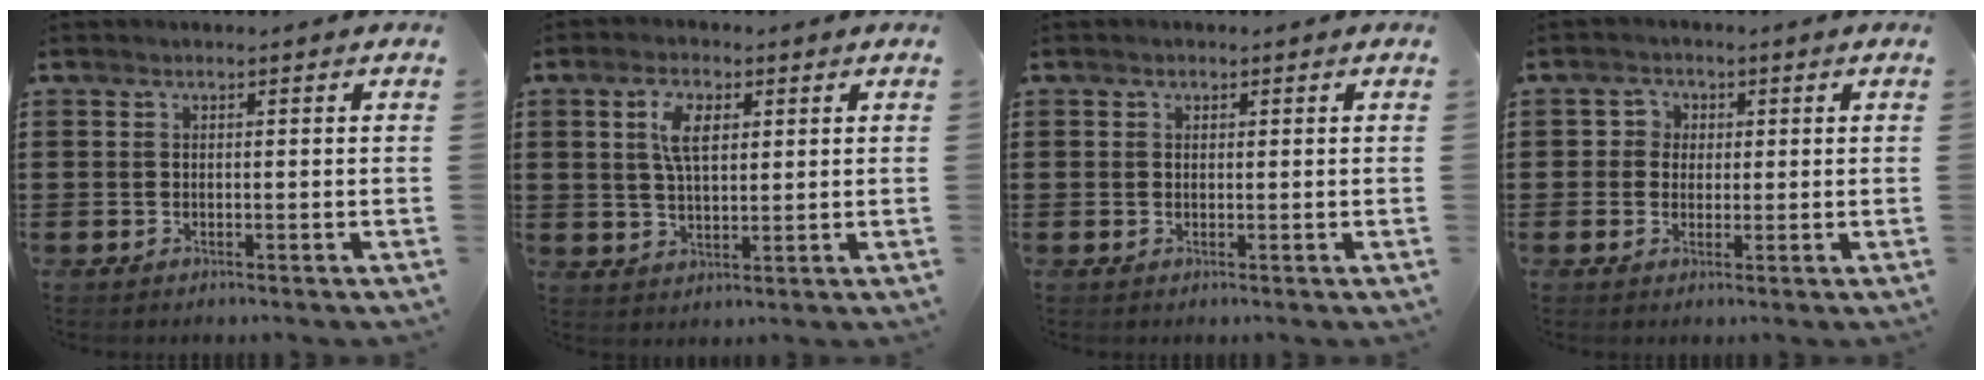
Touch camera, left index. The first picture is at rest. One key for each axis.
{"total": 5.6, "fx": 2.1, "fy": 2.4, "fz": 4.6, "tx": -0.091, "ty": 0.006, "tz": 0.034}
{"total": 0.7, "fx": 0.4, "fy": 0.5, "fz": 0.3, "tx": -0.006, "ty": 0.004, "tz": 0.008}
{"total": 2.4, "fx": 0.4, "fy": 2.4, "fz": 0.3, "tx": -0.019, "ty": 0.009, "tz": 0.005}